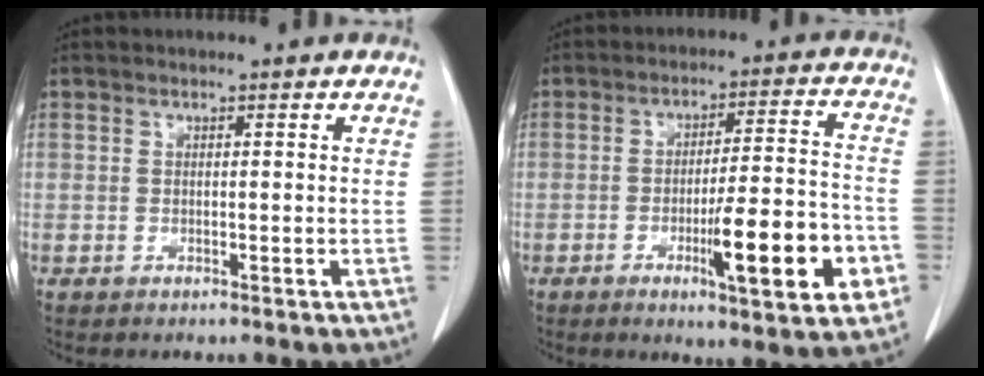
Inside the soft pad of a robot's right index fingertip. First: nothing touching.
{"total": 13.5, "force": [-4.8, 1.6, 12.5], "torque": [-0.185, -0.003, -0.068]}